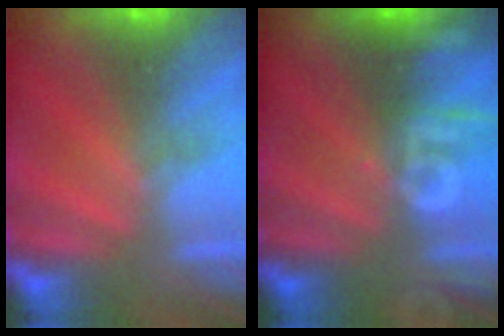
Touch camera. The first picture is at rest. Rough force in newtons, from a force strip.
{"total": 2.6}